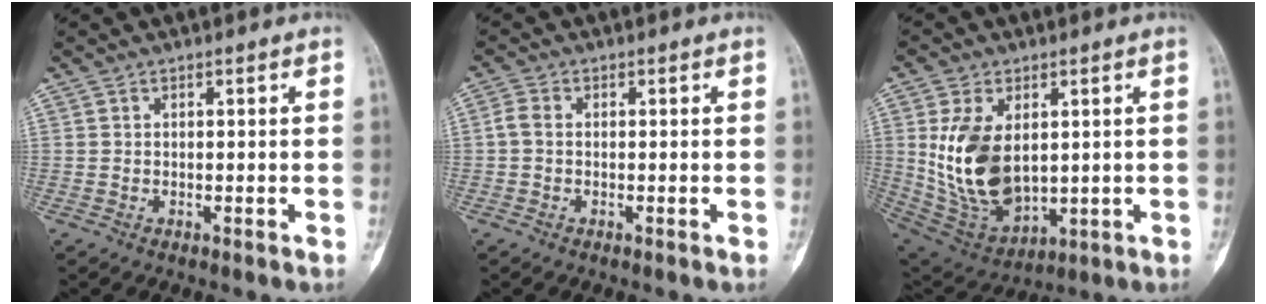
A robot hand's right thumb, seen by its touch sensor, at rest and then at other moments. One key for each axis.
{"total": 2.1, "fx": -0.2, "fy": 1.4, "fz": 1.5, "tx": -0.034, "ty": 0.002, "tz": -0.010}
{"total": 16.4, "fx": 2.0, "fy": 10.1, "fz": 12.7, "tx": -0.223, "ty": -0.016, "tz": 0.064}